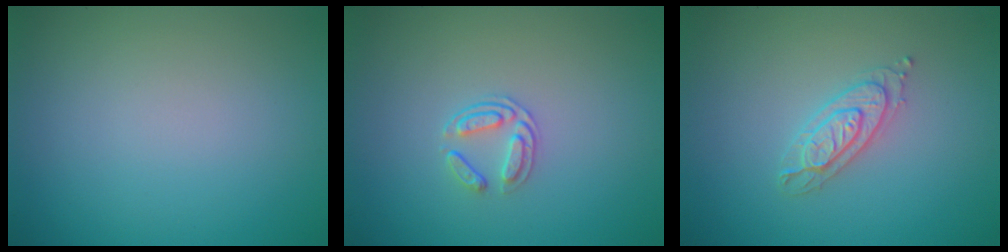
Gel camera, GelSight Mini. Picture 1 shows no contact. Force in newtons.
{"total": 1.7, "press": 1.3, "slide": 1.1}
{"total": 2.2, "press": 2.1, "slide": 0.4}